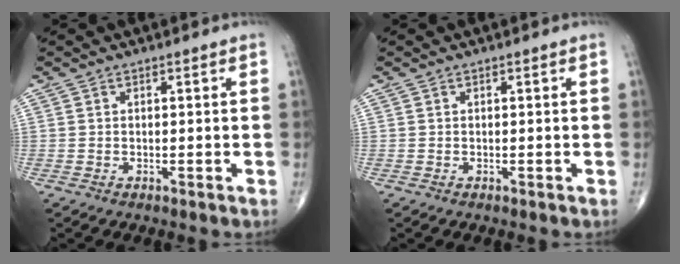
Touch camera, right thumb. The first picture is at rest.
{"total": 0.0}